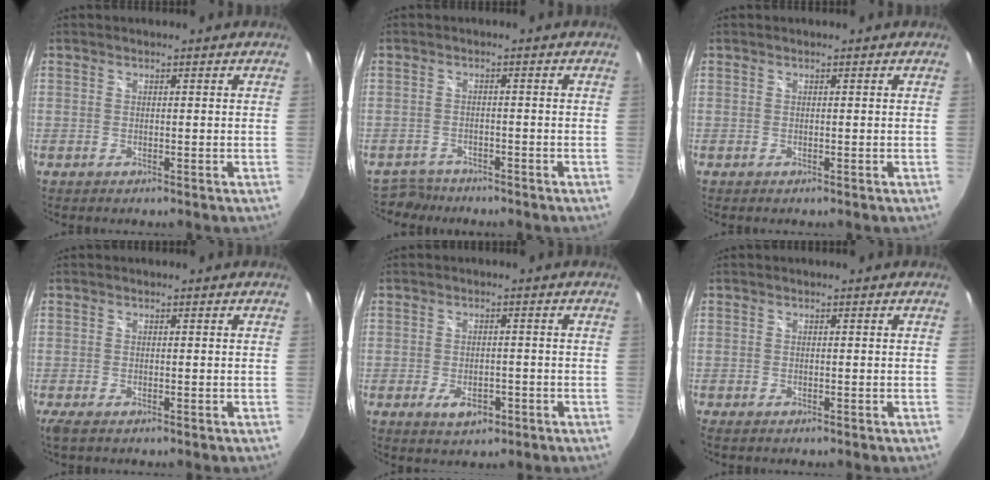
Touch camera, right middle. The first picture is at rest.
{"total": 5.5, "force": [-4.8, 2.5, 0.5], "torque": [-0.026, 0.001, -0.083]}
{"total": 0.0}
{"total": 2.3, "force": [-1.4, 0.4, 1.8], "torque": [-0.035, -0.010, -0.022]}
{"total": 4.5, "force": [-2.2, 2.5, 3.1], "torque": [-0.061, -0.007, -0.030]}
{"total": 0.7, "force": [-0.6, 0.3, 0.3], "torque": [-0.008, -0.004, -0.013]}